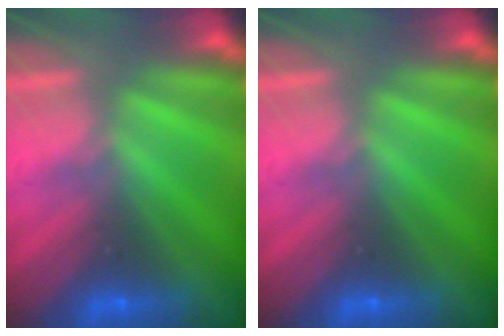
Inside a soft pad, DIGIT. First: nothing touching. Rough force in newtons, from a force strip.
{"total": 0.0}